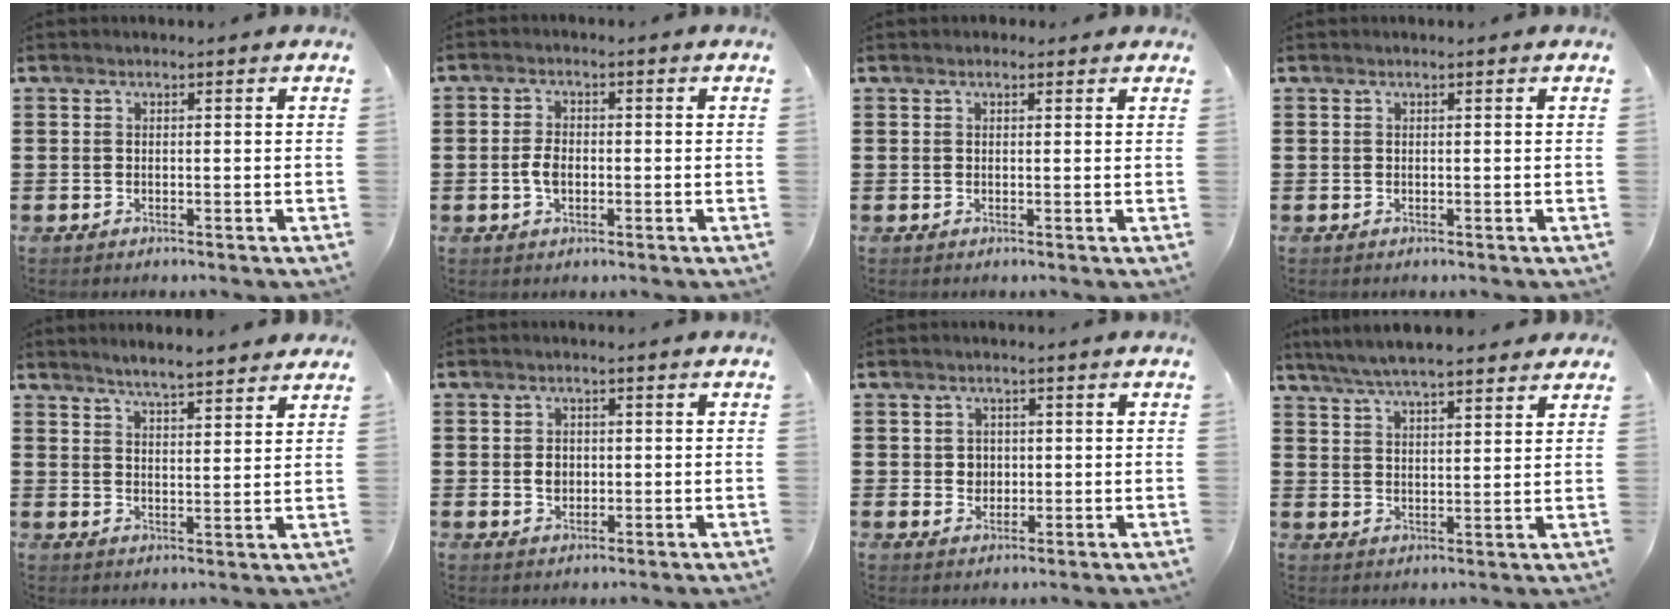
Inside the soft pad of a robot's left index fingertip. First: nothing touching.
{"total": 3.3, "force": [-0.4, 1.8, 2.7], "torque": [-0.067, -0.002, -0.011]}
{"total": 0.9, "force": [0.7, 0.5, 0.3], "torque": [-0.007, 0.005, 0.013]}
{"total": 0.0}
{"total": 4.1, "force": [4.0, -0.1, 0.9], "torque": [-0.031, -0.013, 0.070]}
{"total": 2.5, "force": [0.1, 1.9, 1.6], "torque": [-0.027, 0.003, -0.001]}
{"total": 2.3, "force": [0.4, 2.2, 0.7], "torque": [-0.015, 0.006, 0.002]}
{"total": 5.5, "force": [5.0, 0.8, 2.2], "torque": [-0.058, -0.011, 0.090]}